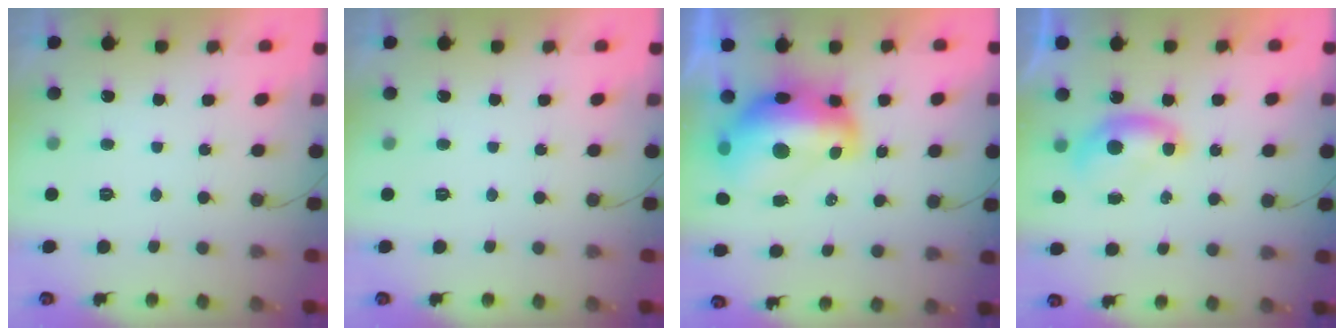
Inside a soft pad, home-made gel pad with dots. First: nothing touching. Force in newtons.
{"total": 0.0}
{"total": 16.3, "press": 16.2, "slide": 1.9}
{"total": 6.4, "press": 6.4, "slide": 0.9}